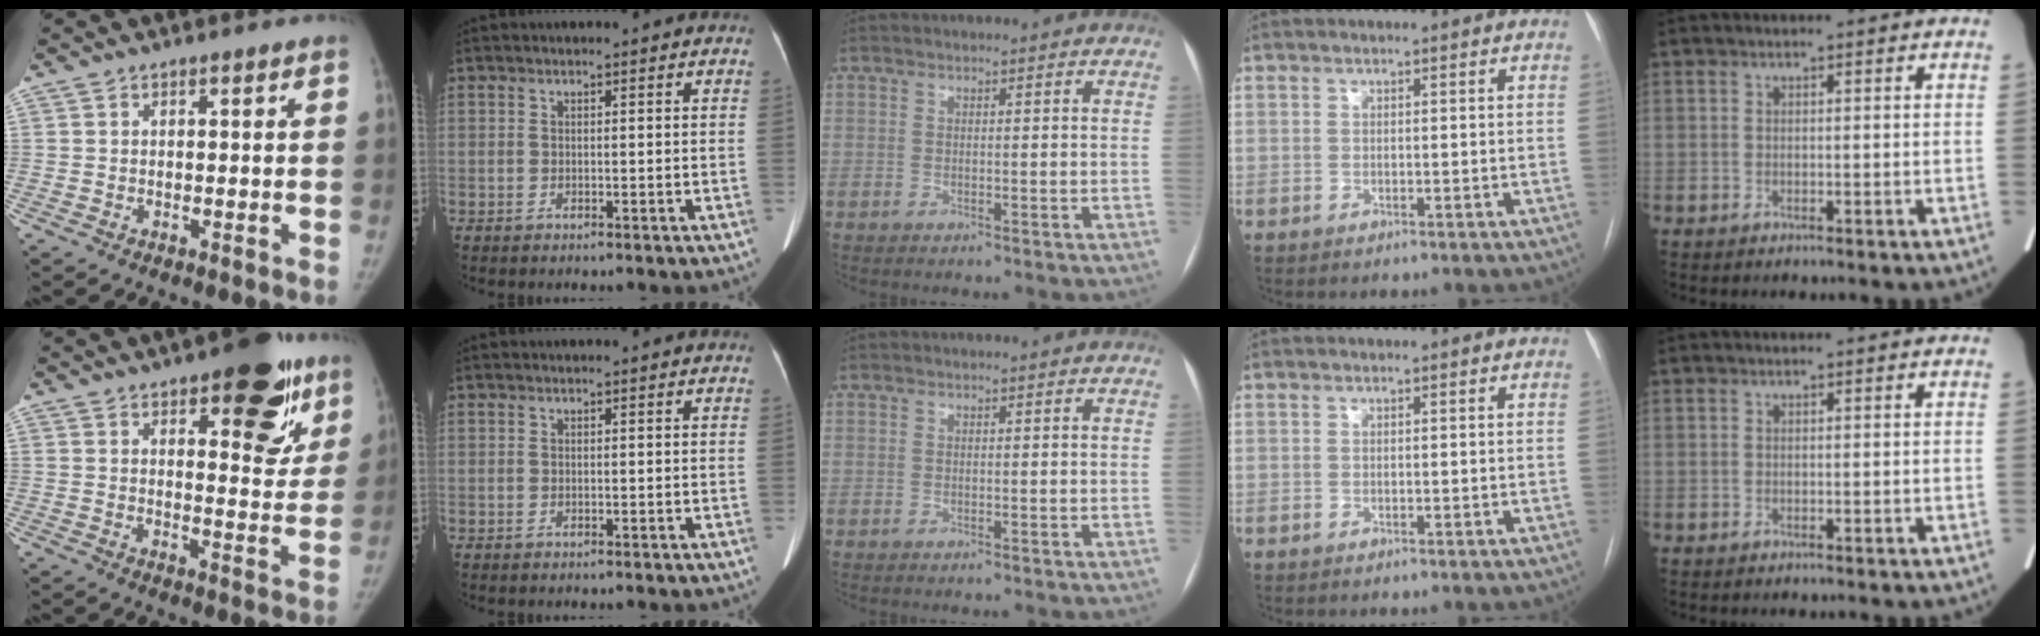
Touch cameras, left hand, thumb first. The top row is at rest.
{"thumb": {"total": 15.7, "force": [8.5, 6.5, 11.5], "torque": [-0.090, -0.038, 0.109]}}